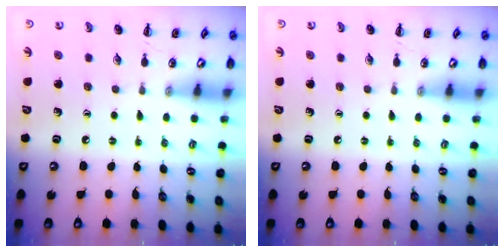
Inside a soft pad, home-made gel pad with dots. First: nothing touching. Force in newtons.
{"total": 0.0}